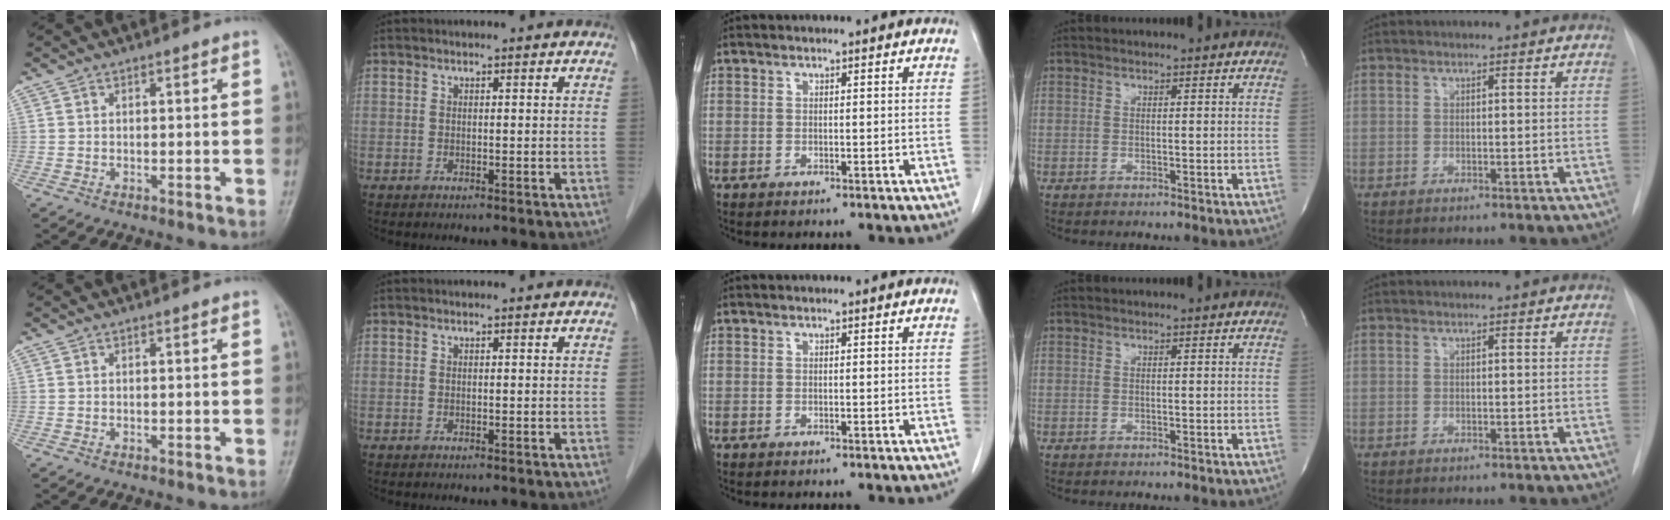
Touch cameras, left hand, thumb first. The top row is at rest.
{}